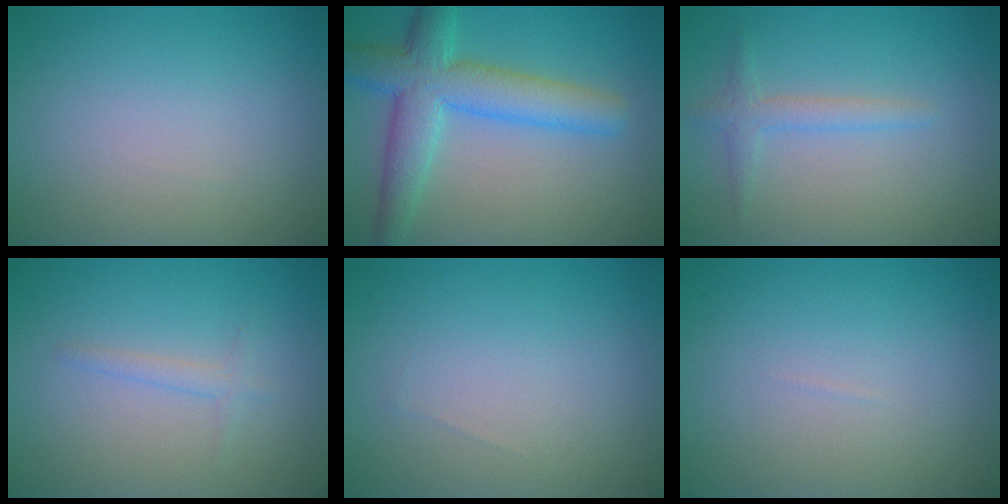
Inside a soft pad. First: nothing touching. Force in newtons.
{"total": 6.8, "press": 6.8, "slide": 0.2}
{"total": 1.8, "press": 1.8, "slide": 0.1}
{"total": 1.1, "press": 1.1, "slide": 0.1}
{"total": 0.0}
{"total": 0.0}